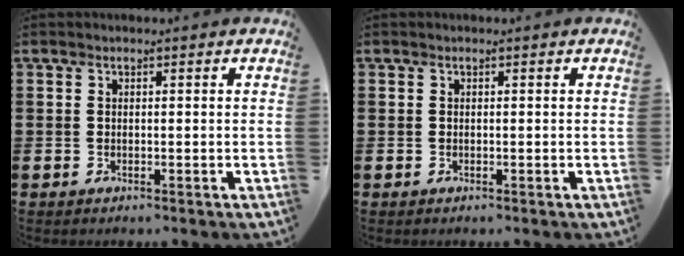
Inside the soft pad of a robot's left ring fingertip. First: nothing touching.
{"total": 0.0}